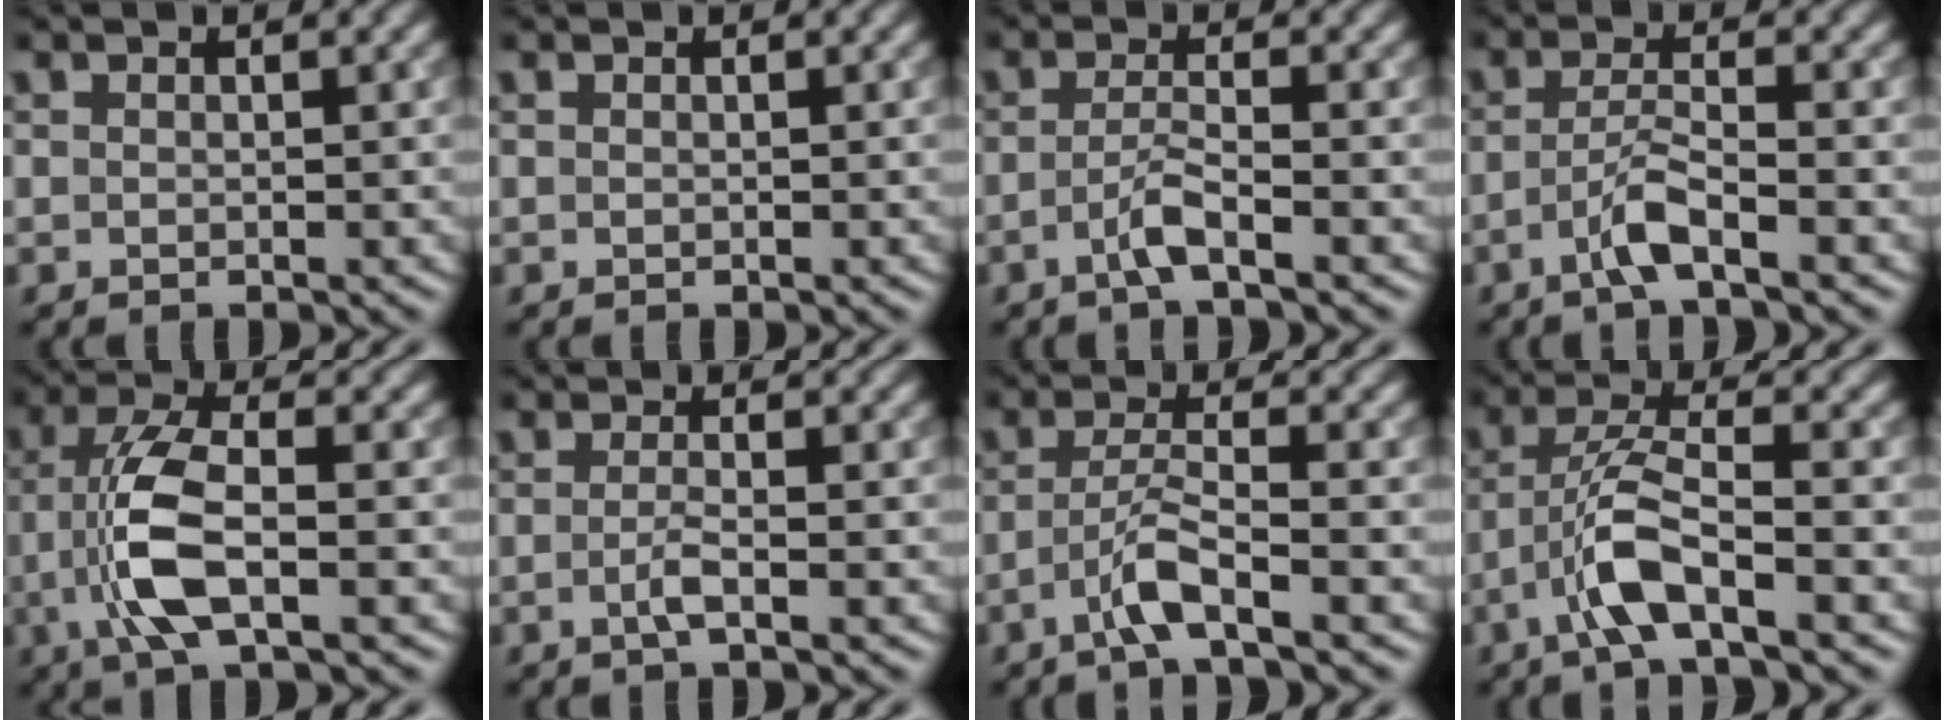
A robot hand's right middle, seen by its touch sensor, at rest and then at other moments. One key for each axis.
{"total": 0.0}
{"total": 2.4, "fx": -1.2, "fy": 0.3, "fz": 2.0, "tx": -0.040, "ty": 0.006, "tz": -0.031}
{"total": 2.9, "fx": -1.6, "fy": 0.3, "fz": 2.4, "tx": -0.049, "ty": 0.008, "tz": -0.039}
{"total": 6.1, "fx": -1.5, "fy": 2.0, "fz": 5.5, "tx": -0.120, "ty": 0.005, "tz": -0.033}
{"total": 1.8, "fx": -0.5, "fy": 0.4, "fz": 1.6, "tx": -0.030, "ty": 0.000, "tz": -0.015}
{"total": 3.3, "fx": -1.8, "fy": 0.3, "fz": 2.7, "tx": -0.054, "ty": 0.010, "tz": -0.044}
{"total": 4.9, "fx": -2.5, "fy": 1.0, "fz": 4.1, "tx": -0.081, "ty": 0.011, "tz": -0.052}